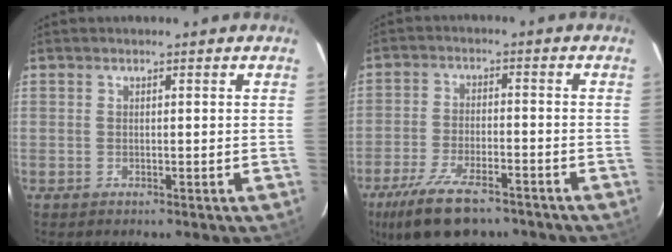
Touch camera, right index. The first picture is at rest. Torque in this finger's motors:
{"motor_torque": [1.30, -0.84, 0.55, 0.13]}